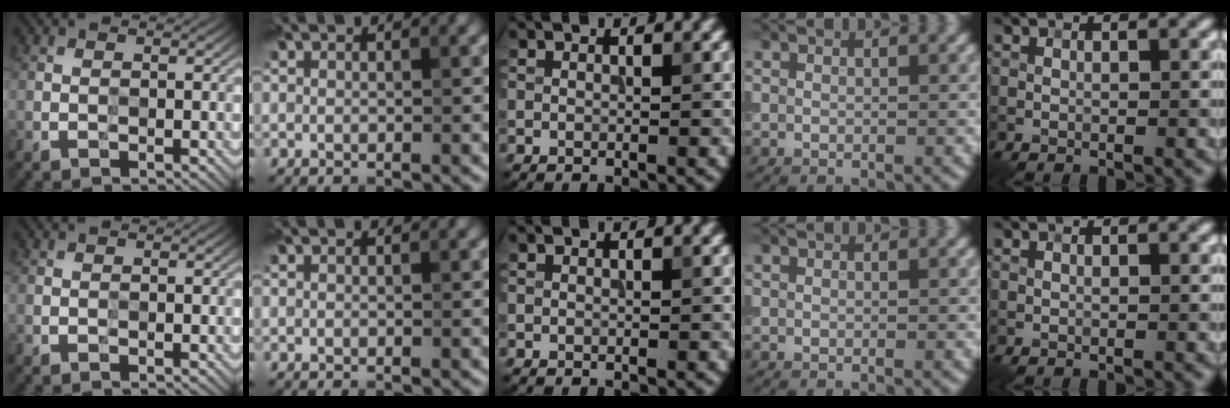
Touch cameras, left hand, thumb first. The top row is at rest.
{}